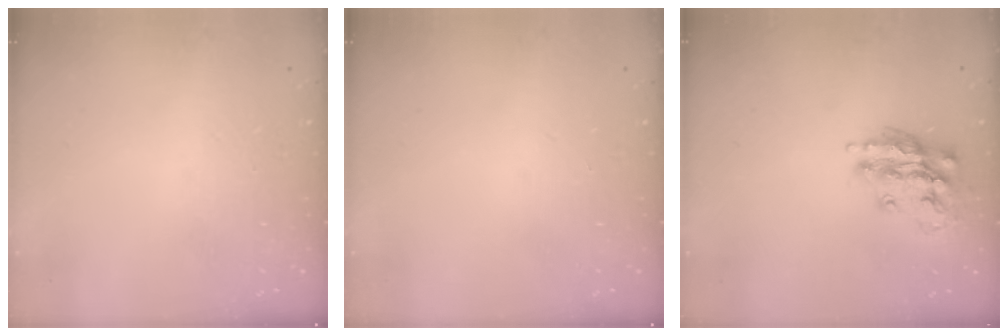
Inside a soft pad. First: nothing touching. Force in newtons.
{"total": 0.0}
{"total": 14.9, "press": 14.9, "slide": 1.1}